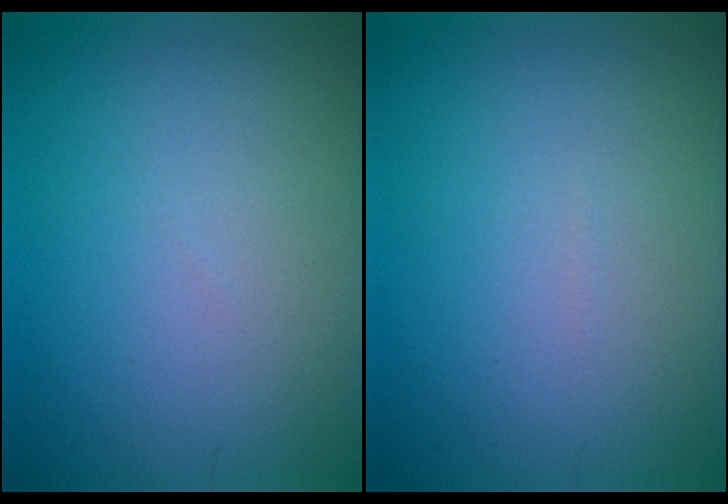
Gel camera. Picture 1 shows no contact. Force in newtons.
{"total": 0.0}